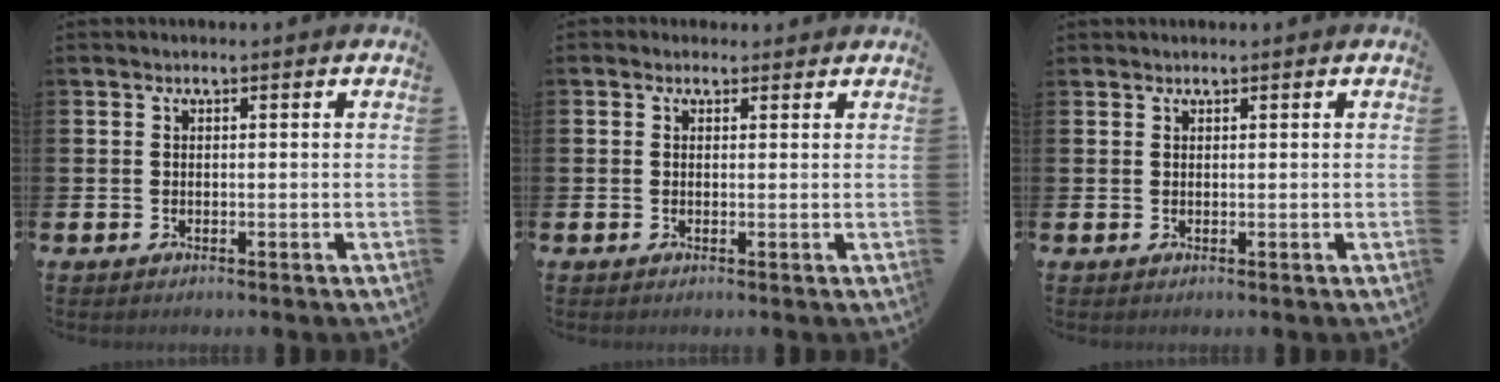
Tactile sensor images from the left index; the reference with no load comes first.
{"total": 0.9, "force": [0.6, 0.6, 0.1], "torque": [0.007, 0.005, 0.008]}
{"total": 0.8, "force": [0.7, 0.3, 0.0], "torque": [0.002, 0.001, 0.013]}